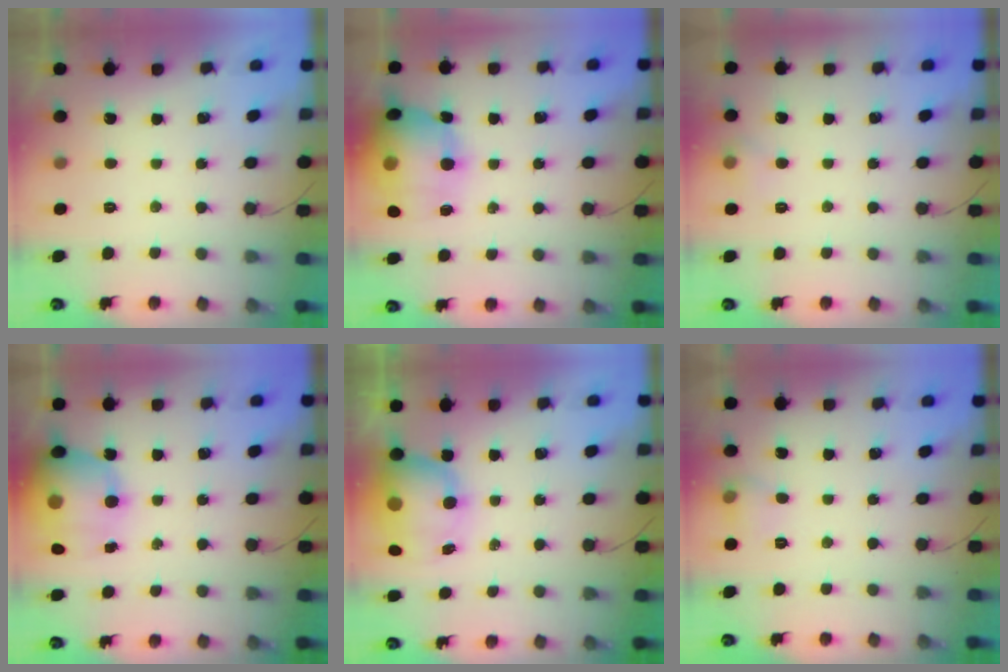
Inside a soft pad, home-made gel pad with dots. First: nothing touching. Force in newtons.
{"total": 17.6, "press": 17.4, "slide": 2.8}
{"total": 4.8, "press": 4.6, "slide": 1.3}
{"total": 19.6, "press": 19.0, "slide": 4.5}
{"total": 8.9, "press": 8.7, "slide": 1.7}
{"total": 5.6, "press": 5.4, "slide": 1.5}